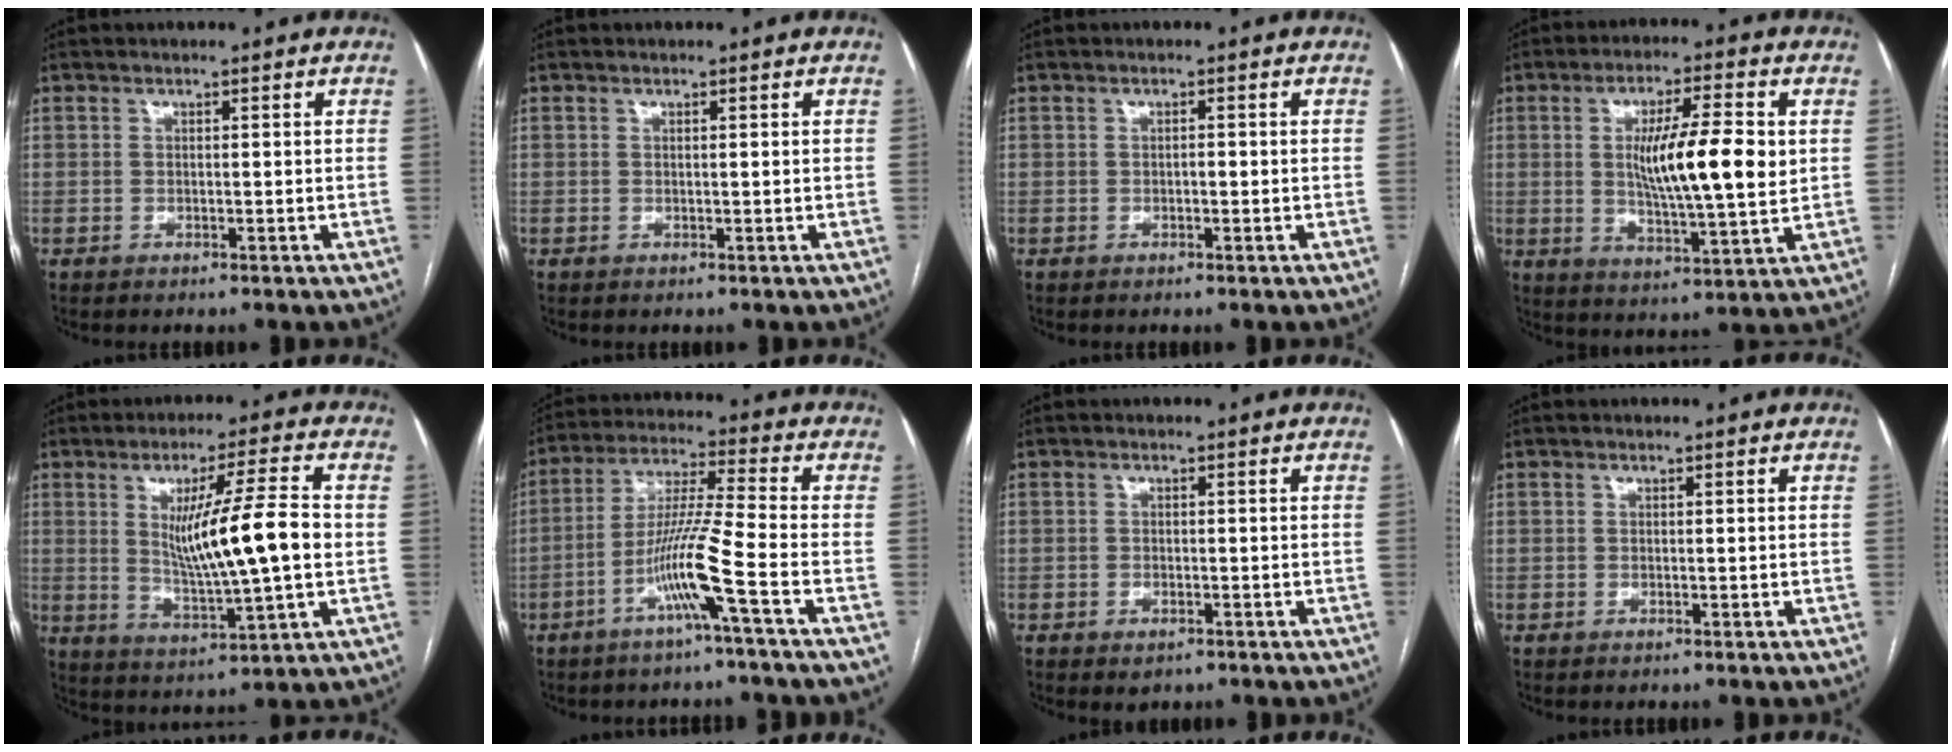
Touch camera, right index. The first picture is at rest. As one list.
[{"total": 0.0}, {"total": 0.7, "force": [-0.2, 0.3, 0.7], "torque": [-0.011, 0.002, -0.003]}, {"total": 12.8, "force": [1.6, 1.7, 12.6], "torque": [-0.216, -0.003, 0.024]}, {"total": 12.9, "force": [0.9, 0.2, 12.9], "torque": [-0.221, -0.008, 0.019]}, {"total": 9.9, "force": [-4.4, -1.6, 8.8], "torque": [-0.171, 0.000, -0.089]}, {"total": 1.6, "force": [-0.9, 0.9, 0.9], "torque": [-0.011, 0.000, -0.005]}, {"total": 0.0}]